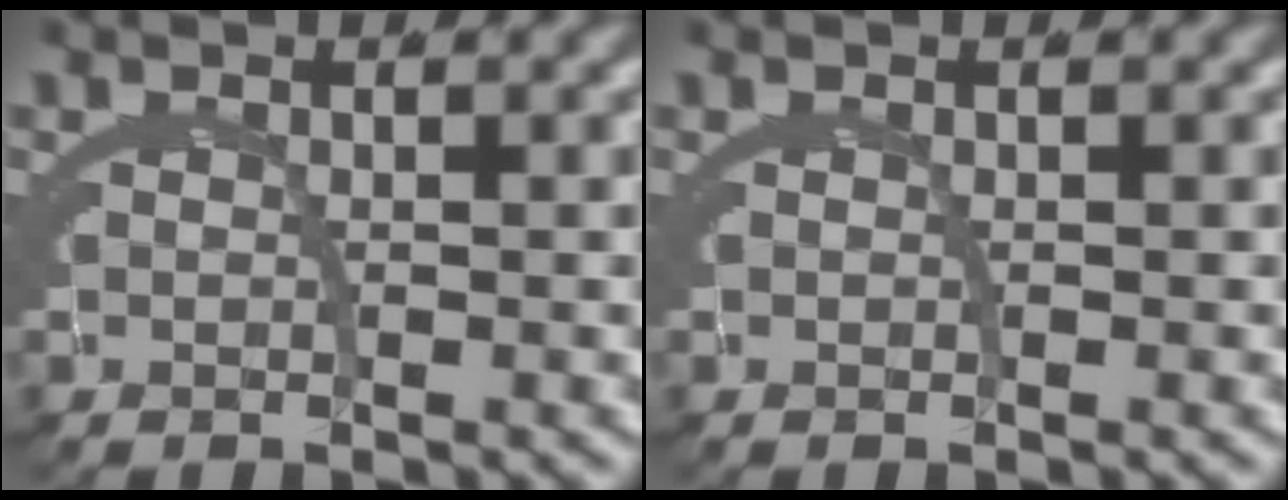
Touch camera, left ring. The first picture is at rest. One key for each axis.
{"total": 0.0}